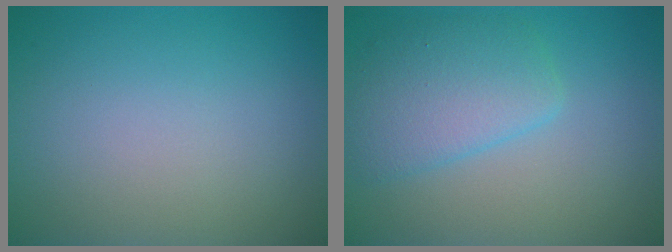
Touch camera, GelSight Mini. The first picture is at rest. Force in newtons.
{"total": 4.1, "press": 4.1, "slide": 0.2}